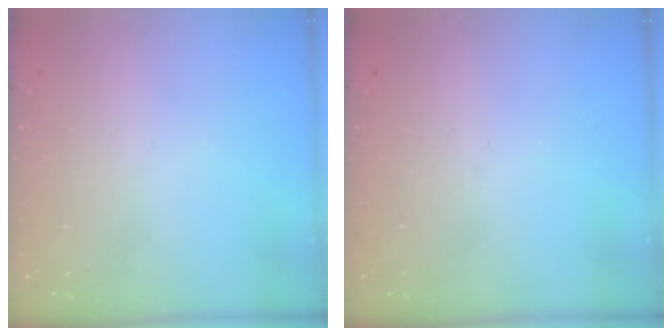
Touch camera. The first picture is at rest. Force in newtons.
{"total": 0.0}